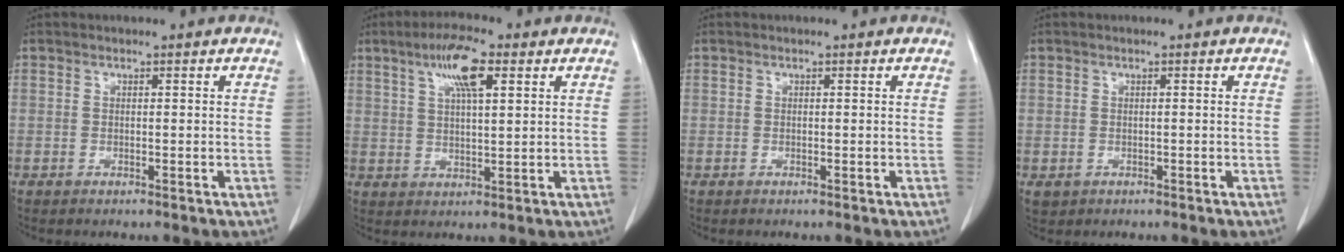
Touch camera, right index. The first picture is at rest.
{"total": 7.6, "force": [3.7, 1.6, 6.4], "torque": [-0.122, 0.010, 0.065]}
{"total": 0.0}
{"total": 1.5, "force": [-0.5, 1.4, 0.3], "torque": [-0.009, 0.002, -0.001]}